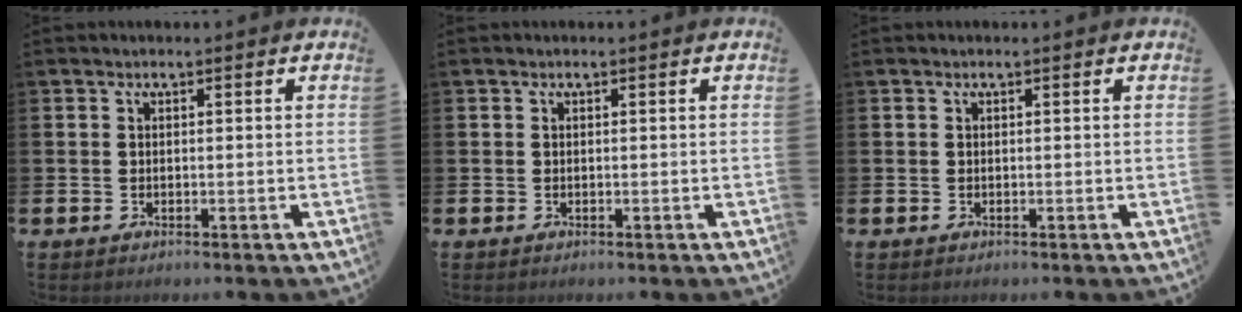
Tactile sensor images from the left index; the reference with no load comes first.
{"total": 0.0}
{"total": 0.0}